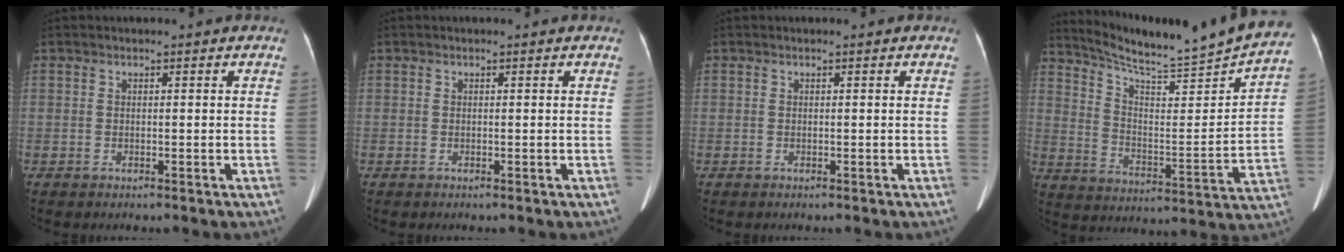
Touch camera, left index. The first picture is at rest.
{"total": 0.0}
{"total": 0.0}
{"total": 22.3, "force": [20.5, -1.0, 8.5], "torque": [-0.146, -0.071, 0.291]}